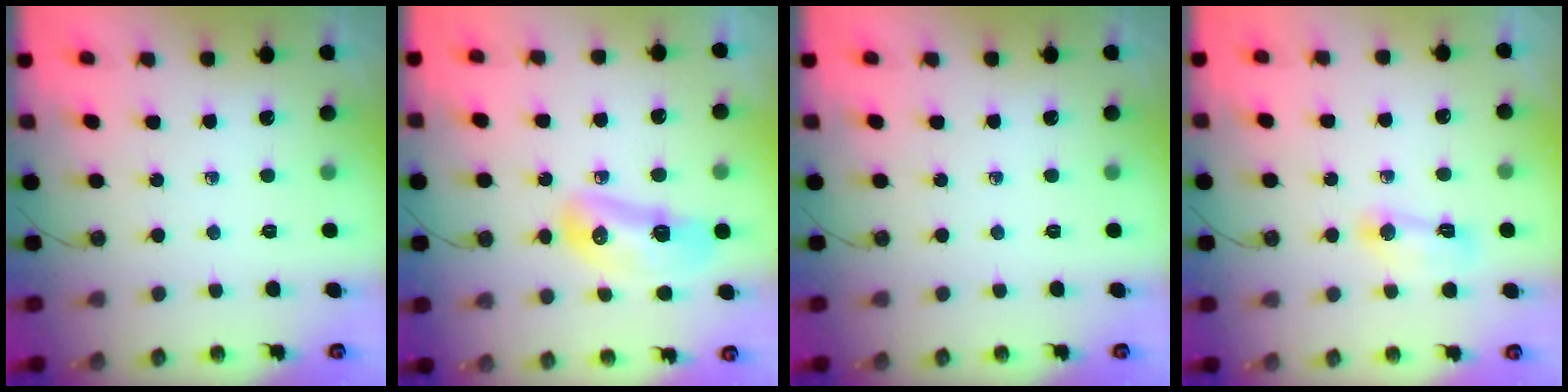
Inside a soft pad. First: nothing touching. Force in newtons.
{"total": 10.6, "press": 10.5, "slide": 1.5}
{"total": 0.0}
{"total": 5.5, "press": 5.4, "slide": 0.7}